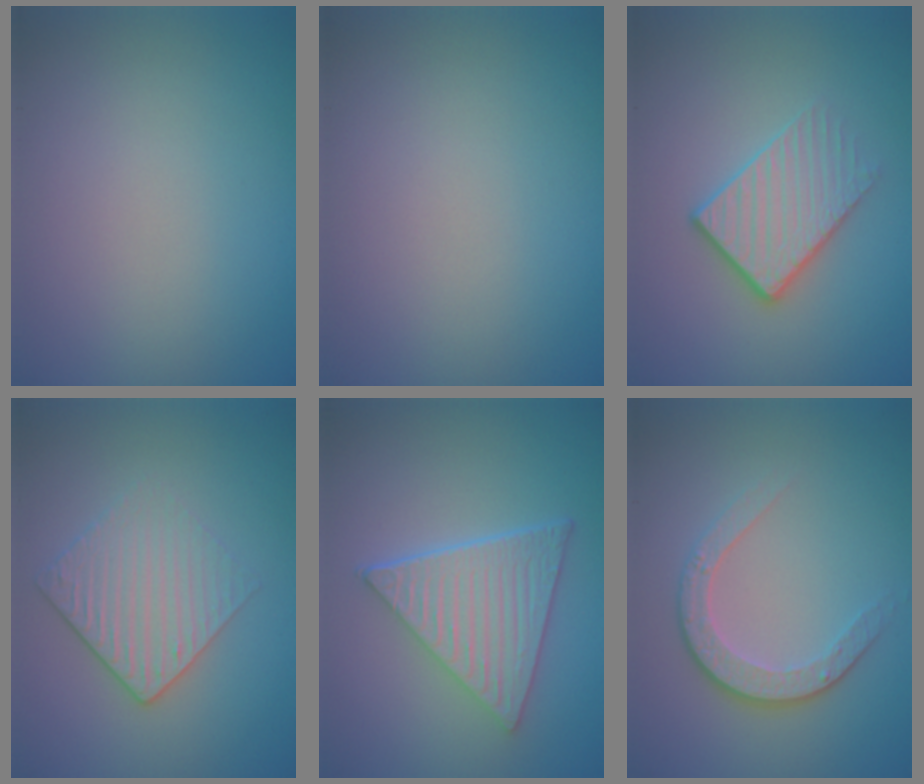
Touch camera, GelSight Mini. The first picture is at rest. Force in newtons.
{"total": 0.0}
{"total": 2.9, "press": 2.6, "slide": 1.2}
{"total": 3.0, "press": 2.6, "slide": 1.6}
{"total": 6.0, "press": 4.5, "slide": 4.0}
{"total": 3.5, "press": 2.6, "slide": 2.3}